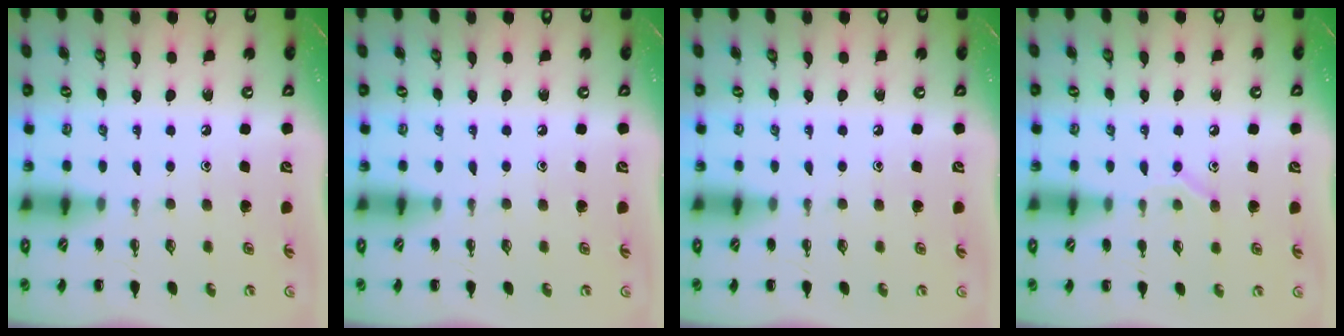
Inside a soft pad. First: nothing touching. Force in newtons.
{"total": 0.0}
{"total": 0.0}
{"total": 8.0, "press": 7.8, "slide": 1.8}